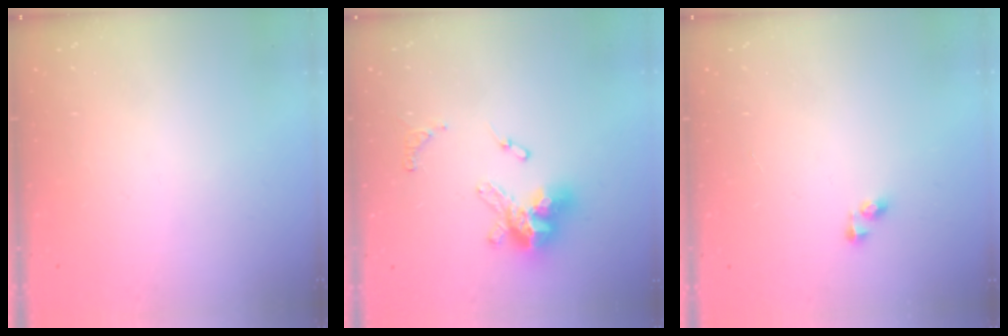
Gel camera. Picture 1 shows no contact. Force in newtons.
{"total": 13.4, "press": 13.4, "slide": 1.3}
{"total": 3.4, "press": 3.4, "slide": 0.0}